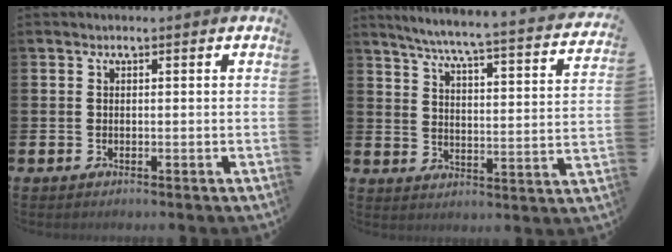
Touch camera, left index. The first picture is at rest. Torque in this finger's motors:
{"motor_torque": [0.54, -1.43, 0.33, 0.07]}